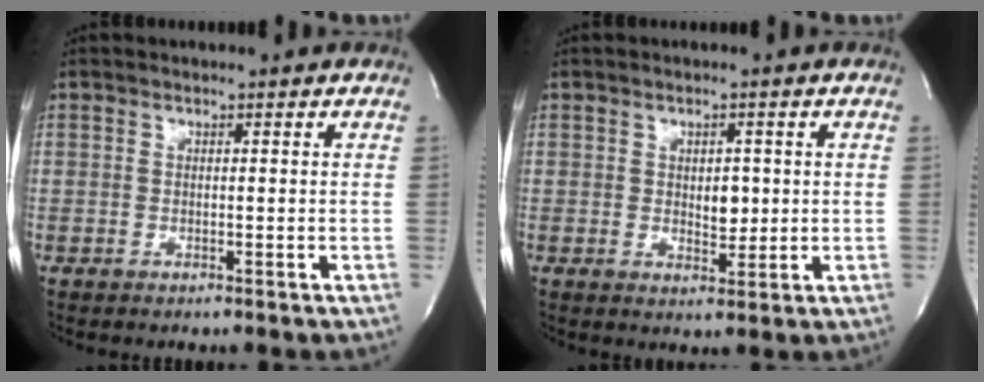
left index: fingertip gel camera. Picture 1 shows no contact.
{"total": 3.0, "force": [0.4, 1.8, 2.4], "torque": [-0.032, -0.004, 0.011]}